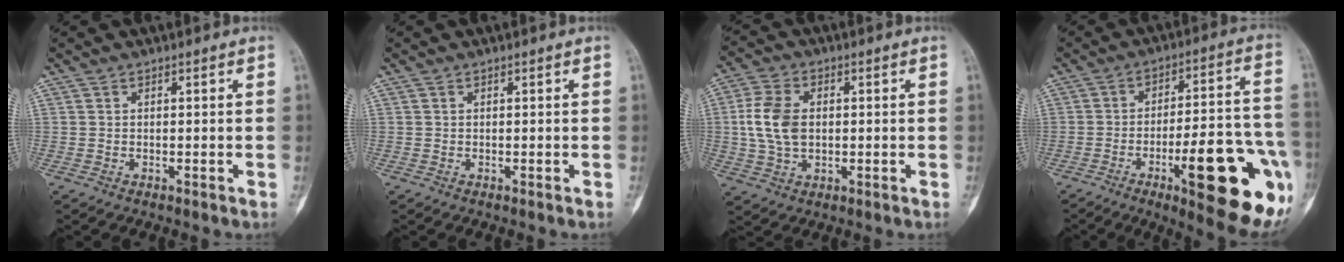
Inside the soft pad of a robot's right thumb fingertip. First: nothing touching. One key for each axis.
{"total": 0.0}
{"total": 9.3, "fx": 0.5, "fy": 6.2, "fz": 6.9, "tx": -0.136, "ty": 0.007, "tz": 0.011}
{"total": 23.4, "fx": -9.0, "fy": 6.0, "fz": 20.8, "tx": -0.227, "ty": 0.032, "tz": -0.118}